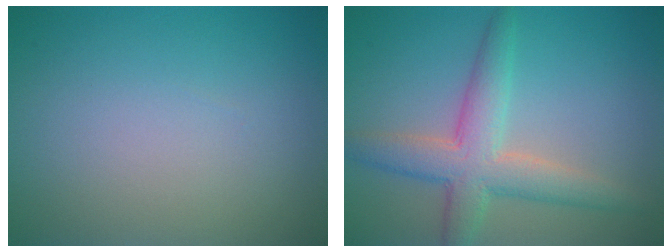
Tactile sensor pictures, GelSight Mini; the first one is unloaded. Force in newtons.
{"total": 5.0, "press": 5.0, "slide": 0.3}